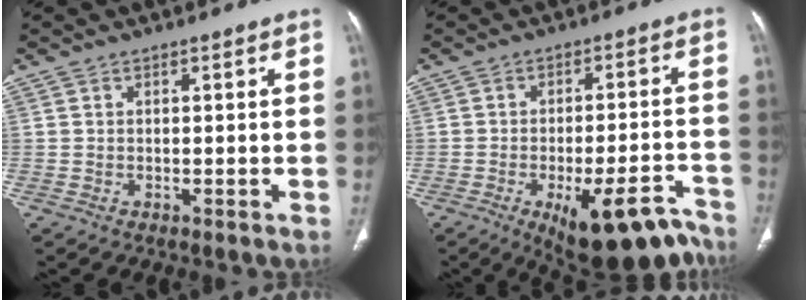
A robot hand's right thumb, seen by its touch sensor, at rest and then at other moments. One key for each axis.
{"total": 17.0, "fx": -11.4, "fy": 5.8, "fz": 11.2, "tx": -0.081, "ty": 0.072, "tz": -0.156}